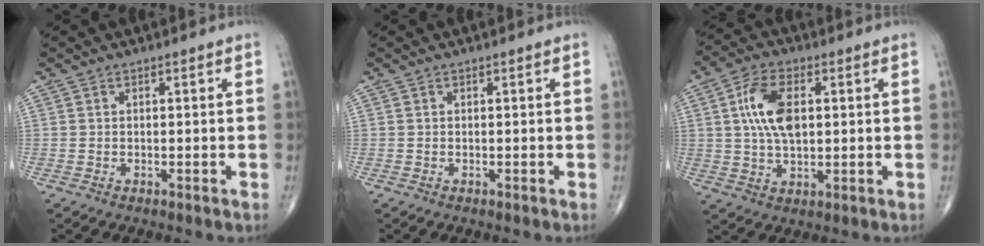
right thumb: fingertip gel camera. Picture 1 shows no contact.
{"total": 0.0}
{"total": 10.1, "force": [1.9, 5.4, 8.4], "torque": [-0.155, 0.002, 0.034]}